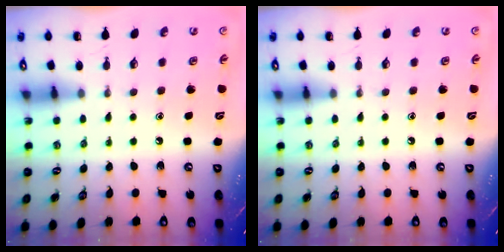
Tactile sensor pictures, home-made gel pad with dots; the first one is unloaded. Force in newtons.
{"total": 0.0}